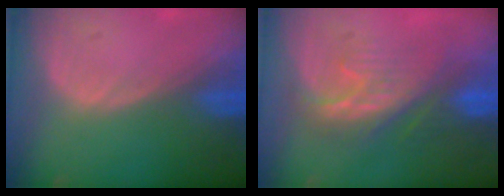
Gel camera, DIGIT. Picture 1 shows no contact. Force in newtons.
{"total": 7.8, "press": 7.6, "slide": 1.4}